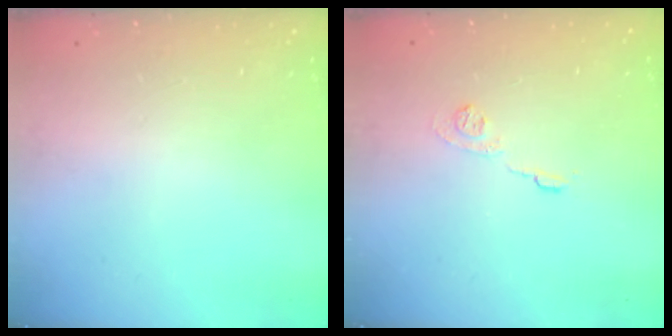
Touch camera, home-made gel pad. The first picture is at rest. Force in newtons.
{"total": 5.8, "press": 5.8, "slide": 0.7}